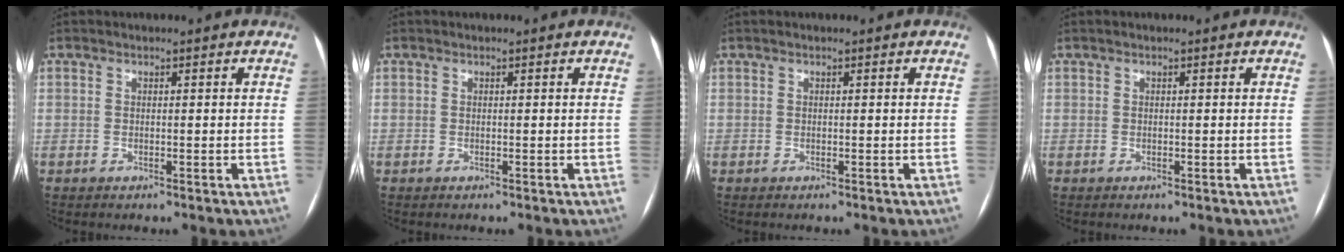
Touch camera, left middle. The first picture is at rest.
{"total": 0.0}
{"total": 0.0}
{"total": 0.0}